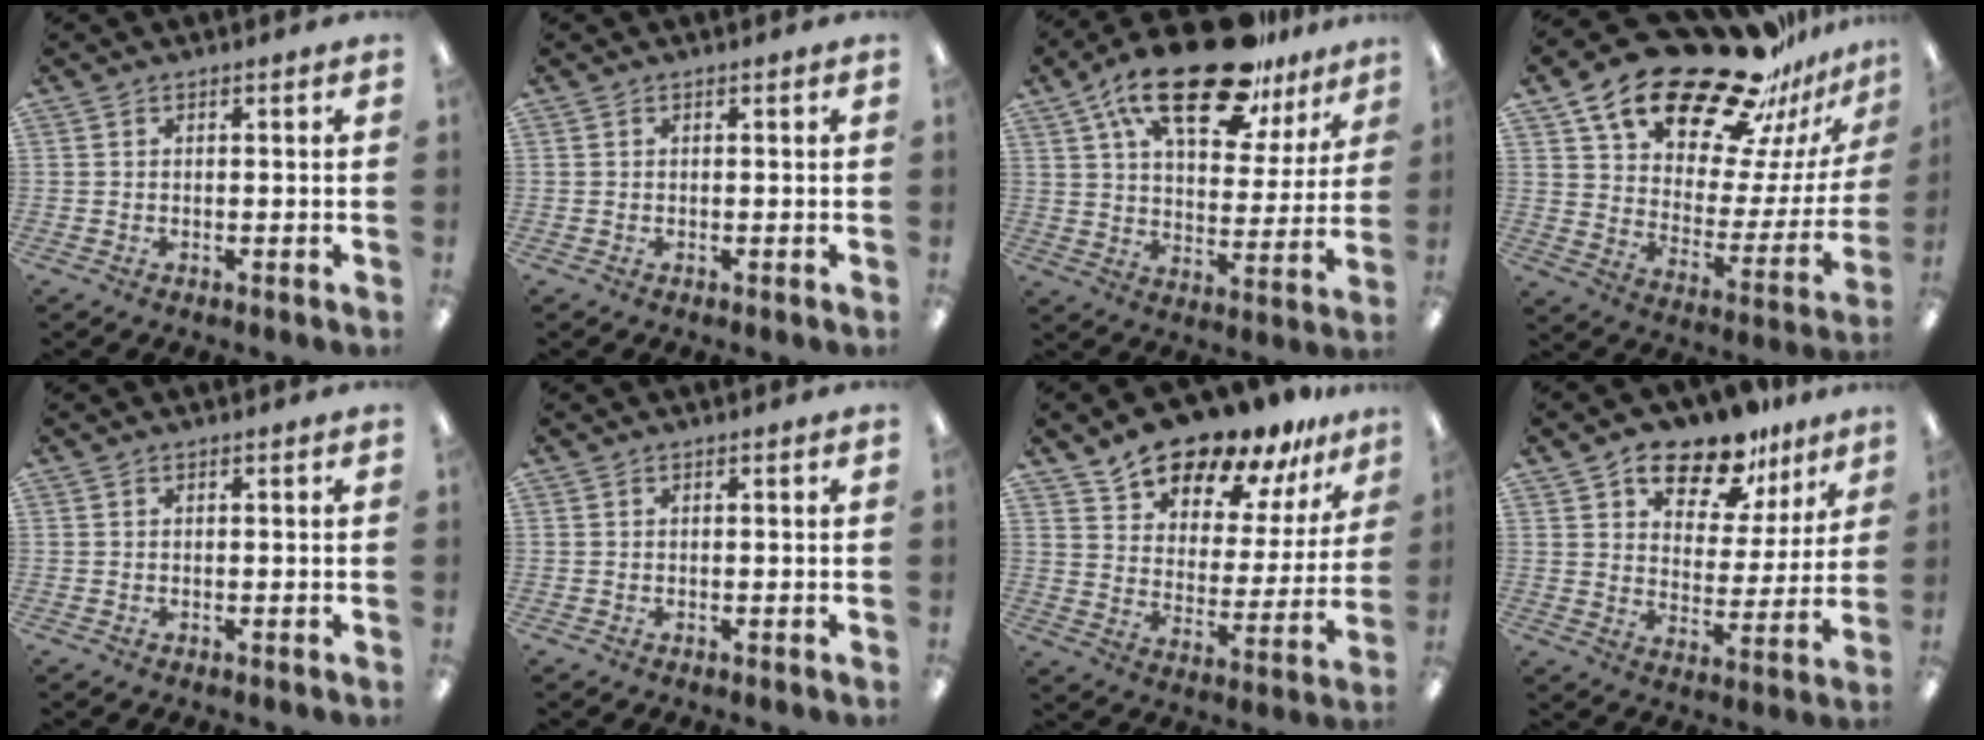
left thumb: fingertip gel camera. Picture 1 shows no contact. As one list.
[{"total": 0.0}, {"total": 22.7, "force": [15.5, 8.8, 14.0], "torque": [-0.237, -0.080, 0.263]}, {"total": 24.8, "force": [19.2, 10.1, 12.1], "torque": [-0.196, -0.129, 0.331]}, {"total": 0.0}, {"total": 0.0}, {"total": 15.4, "force": [13.8, 5.5, 4.0], "torque": [-0.081, -0.112, 0.248]}, {"total": 13.9, "force": [10.8, 6.7, 5.8], "torque": [-0.092, -0.070, 0.192]}]